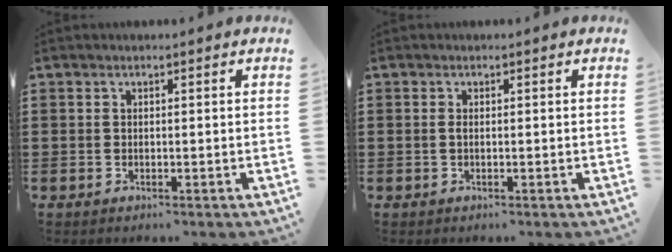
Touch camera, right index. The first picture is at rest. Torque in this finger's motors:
{"motor_torque": [0.47, 0.31, 0.07, 0.03]}